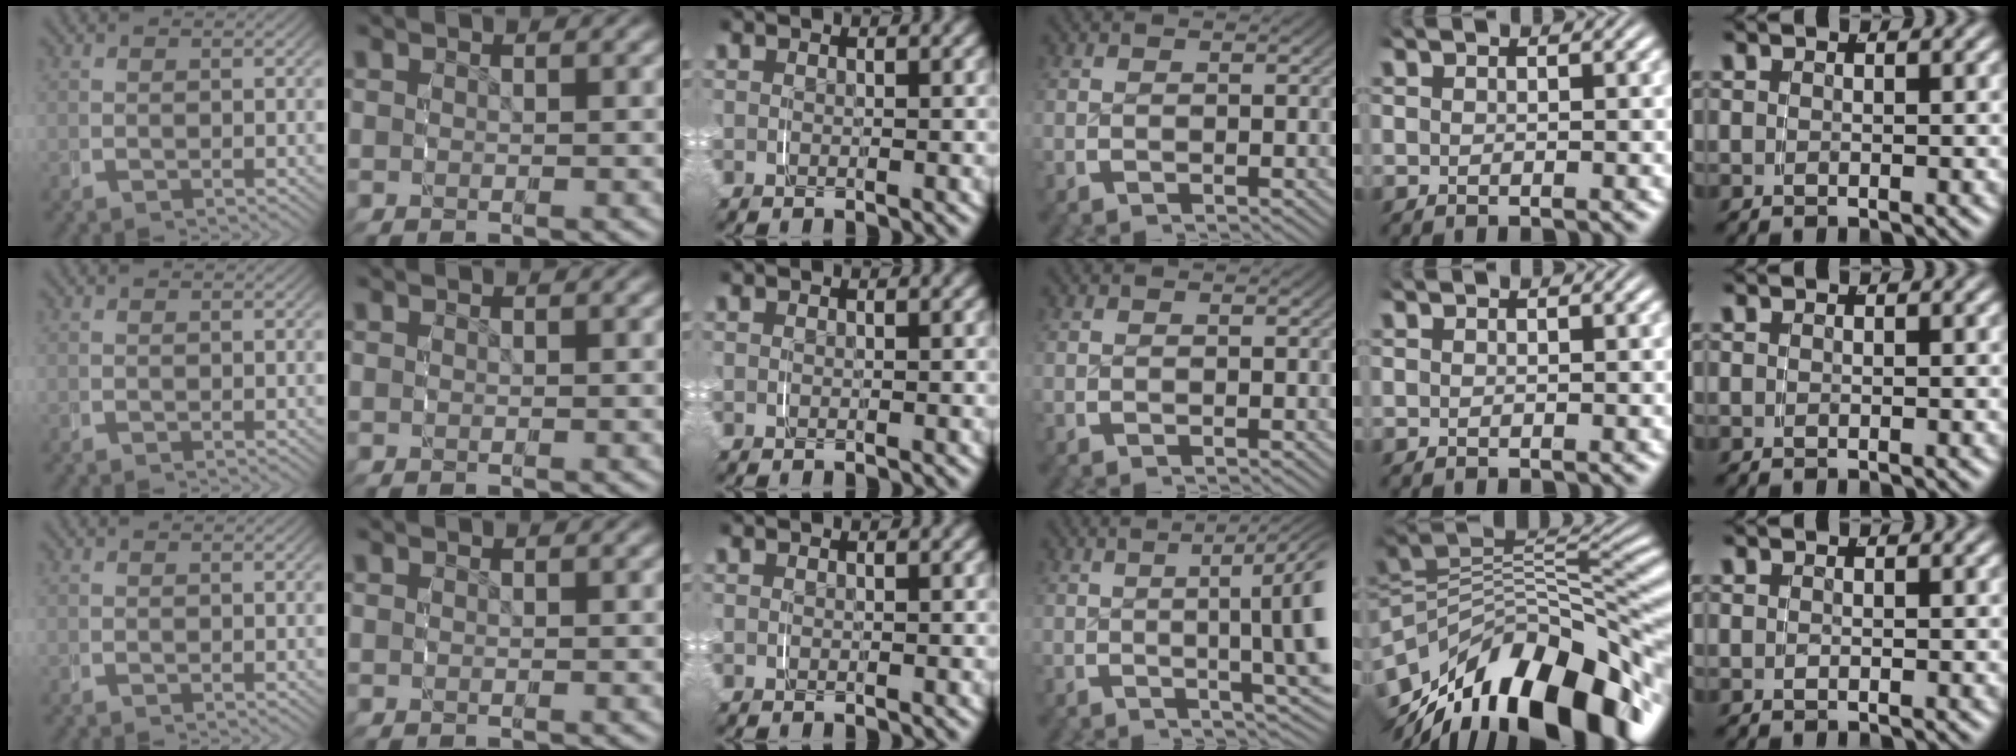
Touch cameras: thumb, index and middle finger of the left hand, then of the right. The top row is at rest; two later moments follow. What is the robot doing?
{"motion": "grasp_and_lifting", "object": "keyboard"}